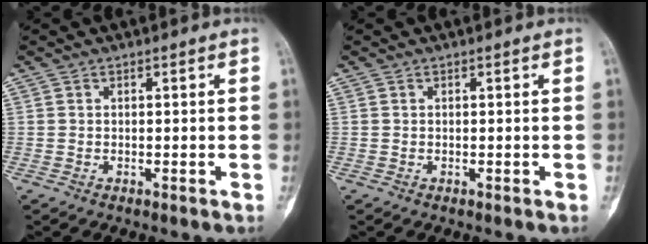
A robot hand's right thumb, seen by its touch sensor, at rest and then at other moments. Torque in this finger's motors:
{"motor_torque": [0.37, 0.39, -0.07, -0.06, 0.05]}